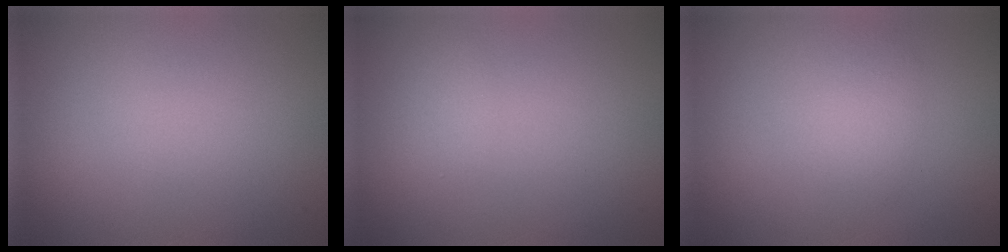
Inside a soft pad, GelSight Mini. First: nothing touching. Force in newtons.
{"total": 0.9, "press": 0.9, "slide": 0.0}
{"total": 1.4, "press": 1.4, "slide": 0.0}